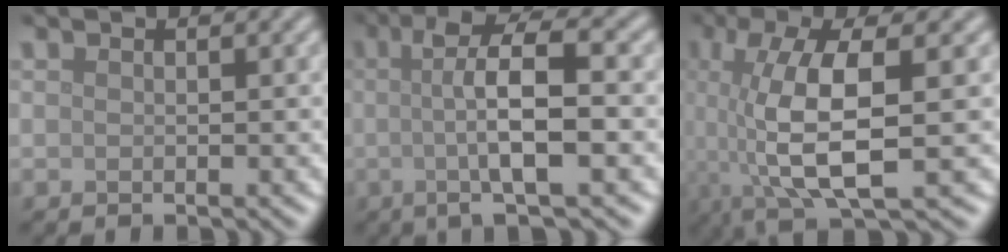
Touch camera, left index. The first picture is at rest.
{"total": 7.5, "force": [-0.3, 1.6, 7.4], "torque": [-0.113, 0.005, -0.009]}
{"total": 9.1, "force": [-0.9, 2.8, 8.7], "torque": [-0.166, 0.003, -0.019]}